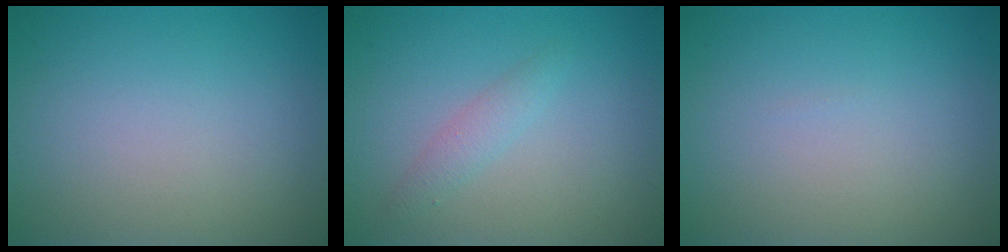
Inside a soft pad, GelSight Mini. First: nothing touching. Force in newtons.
{"total": 1.4, "press": 1.4, "slide": 0.1}
{"total": 0.0}